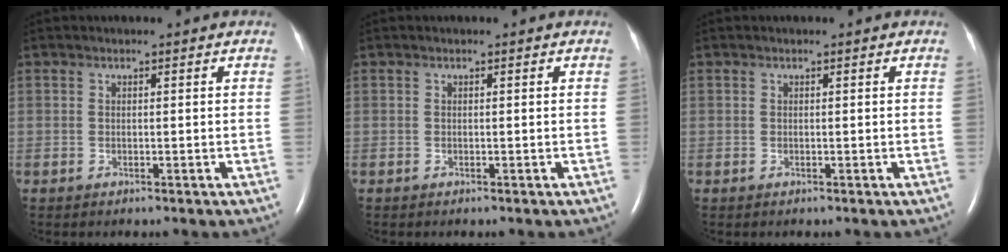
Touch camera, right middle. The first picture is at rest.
{"total": 0.0}
{"total": 0.0}